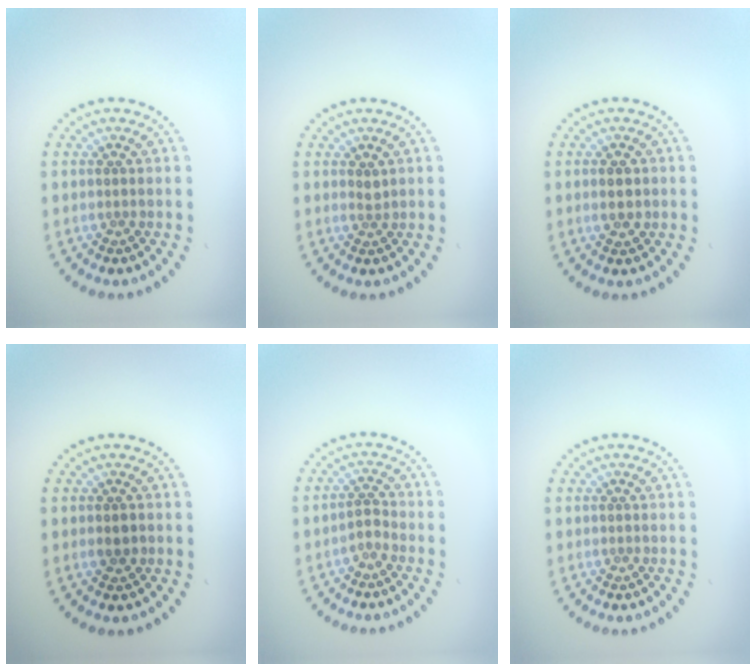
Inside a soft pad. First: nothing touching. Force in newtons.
{"total": 0.8, "press": 0.5, "slide": 0.6}
{"total": 1.6, "press": 1.6, "slide": 0.0}
{"total": 1.1, "press": 1.1, "slide": 0.2}
{"total": 1.2, "press": 0.9, "slide": 0.7}
{"total": 0.0}